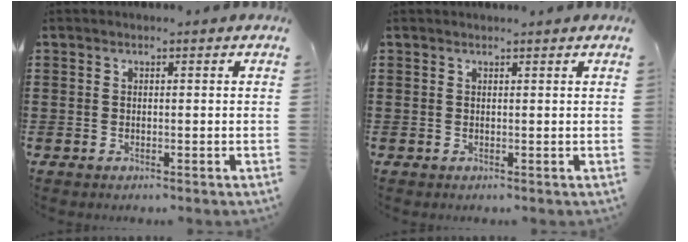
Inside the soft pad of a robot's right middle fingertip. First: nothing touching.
{"total": 0.6, "force": [0.5, -0.2, 0.1], "torque": [-0.001, 0.000, 0.010]}